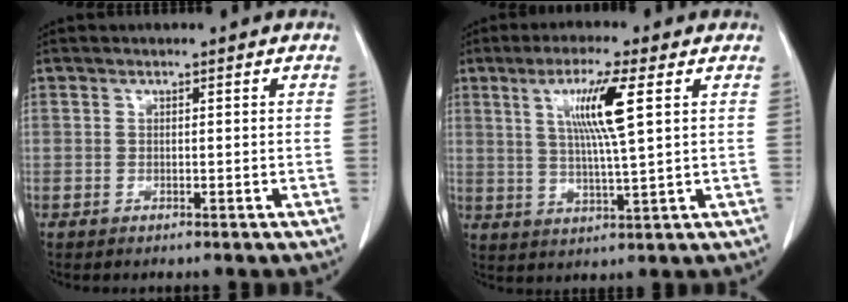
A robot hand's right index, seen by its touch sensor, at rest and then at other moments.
{"total": 8.7, "force": [2.9, -0.3, 8.2], "torque": [-0.156, 0.001, 0.054]}